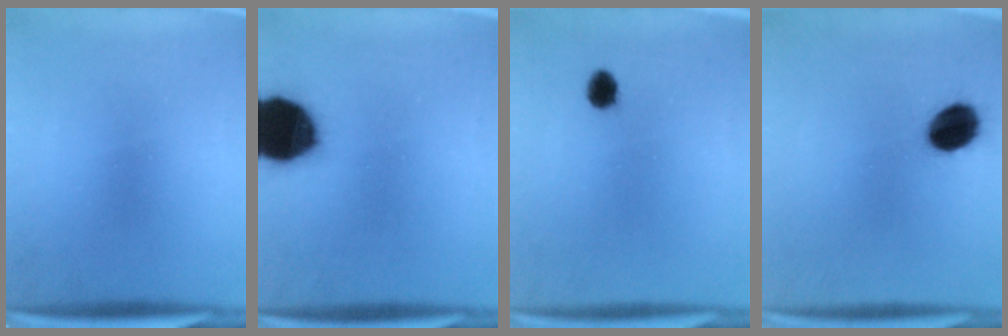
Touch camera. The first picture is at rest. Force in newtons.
{"total": 19.6}
{"total": 2.5}
{"total": 9.4}